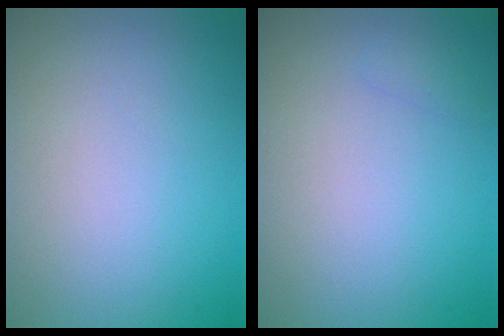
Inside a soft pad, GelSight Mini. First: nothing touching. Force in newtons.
{"total": 0.6, "press": 0.6, "slide": 0.0}